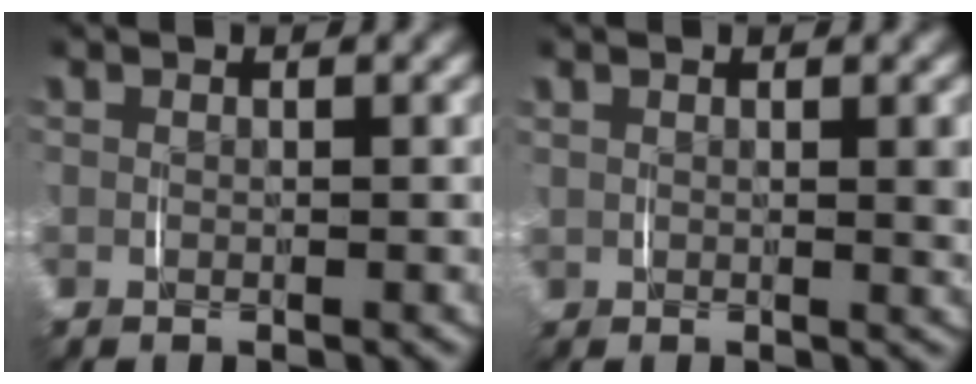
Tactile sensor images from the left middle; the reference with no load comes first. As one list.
[{"total": 1.4, "force": [0.7, 0.6, 1.1], "torque": [-0.014, 0.001, 0.010]}]